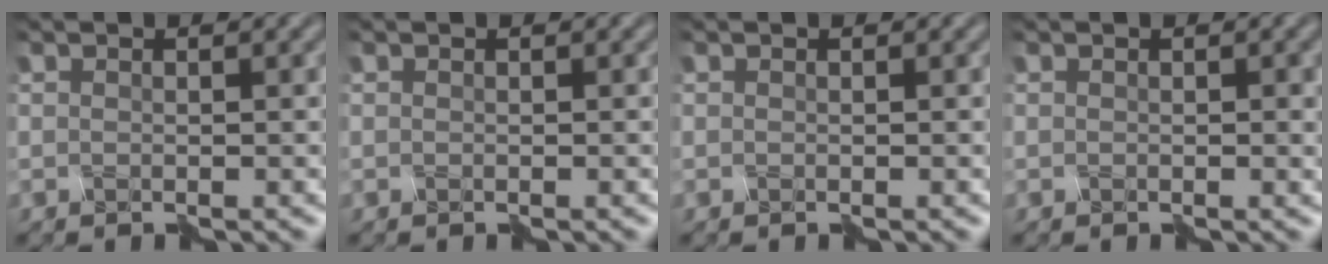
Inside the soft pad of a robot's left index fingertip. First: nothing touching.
{"total": 0.0}
{"total": 0.0}
{"total": 1.0, "force": [0.1, 0.2, 1.0], "torque": [-0.011, 0.002, 0.000]}